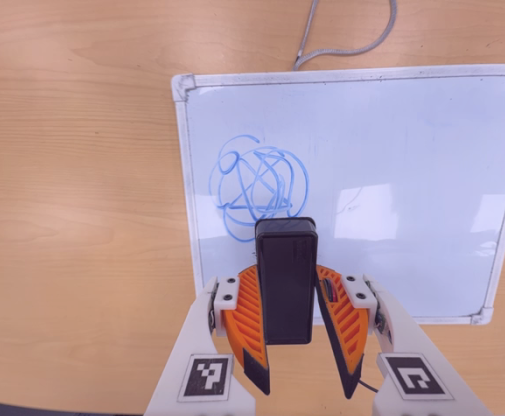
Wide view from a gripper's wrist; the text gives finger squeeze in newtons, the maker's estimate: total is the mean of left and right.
{"total": 5.4, "left": 4.9, "right": 5.9}